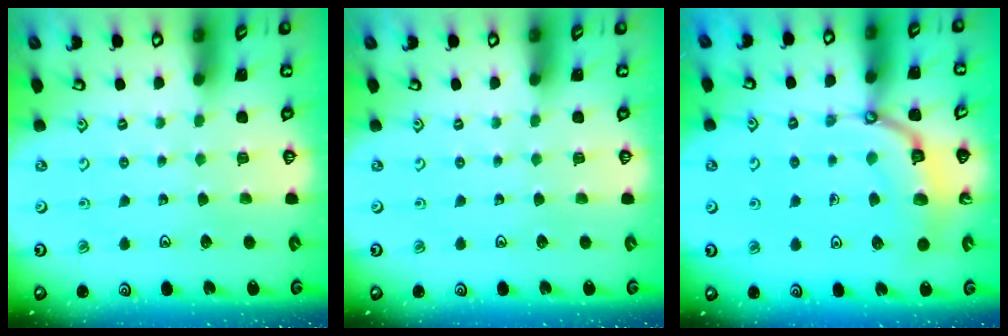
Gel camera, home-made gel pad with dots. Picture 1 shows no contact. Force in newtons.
{"total": 0.0}
{"total": 8.0, "press": 8.0, "slide": 0.3}